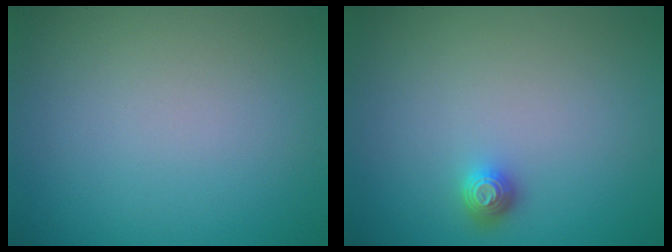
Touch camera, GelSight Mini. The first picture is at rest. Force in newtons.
{"total": 1.2, "press": 1.1, "slide": 0.4}